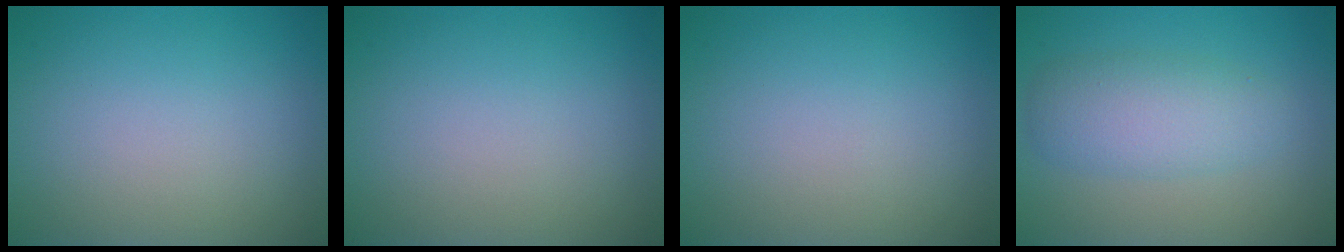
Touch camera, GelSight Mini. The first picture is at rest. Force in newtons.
{"total": 0.0}
{"total": 0.0}
{"total": 4.1, "press": 4.1, "slide": 0.1}